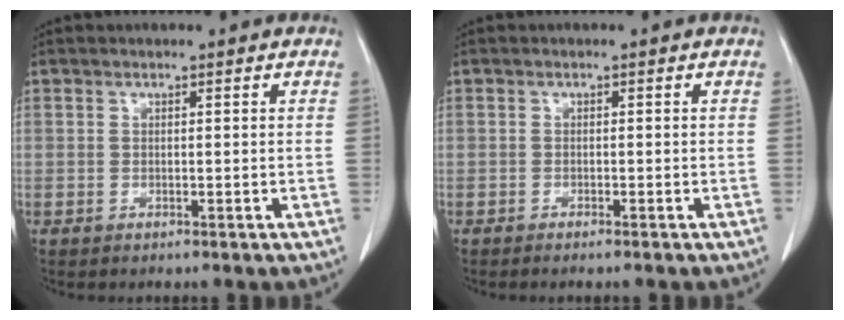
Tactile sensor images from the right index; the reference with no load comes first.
{"total": 1.4, "force": [-1.2, 0.1, 0.8], "torque": [-0.014, -0.003, -0.013]}